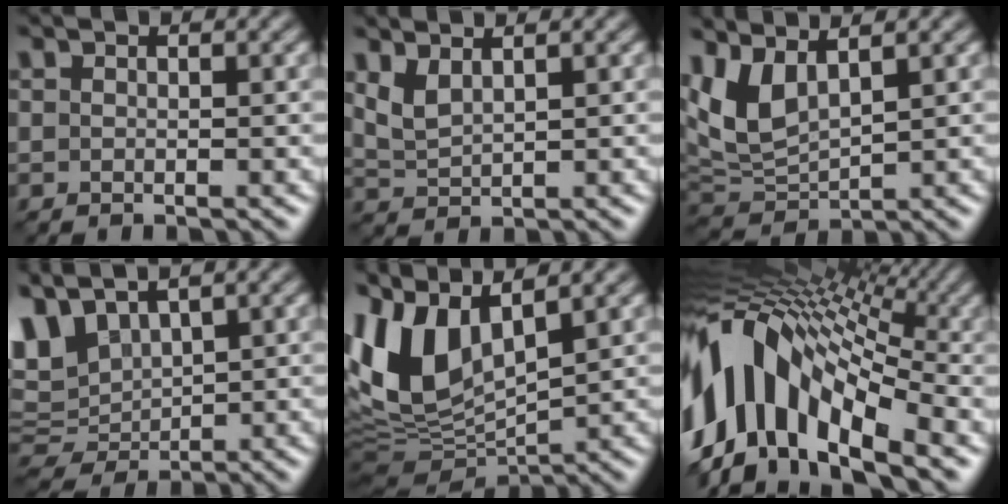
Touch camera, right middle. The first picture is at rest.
{"total": 1.7, "force": [0.9, 0.6, 1.3], "torque": [-0.035, -0.003, 0.020]}
{"total": 4.9, "force": [1.9, 2.3, 3.9], "torque": [-0.098, -0.003, 0.036]}
{"total": 5.7, "force": [1.8, 3.5, 4.1], "torque": [-0.100, 0.002, 0.030]}
{"total": 10.2, "force": [3.2, 5.0, 8.3], "torque": [-0.200, 0.010, 0.051]}
{"total": 14.7, "force": [-3.3, 8.1, 11.9], "torque": [-0.214, 0.026, -0.074]}